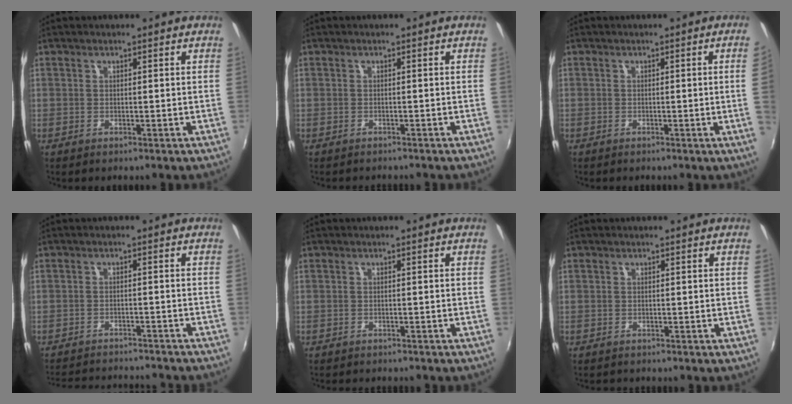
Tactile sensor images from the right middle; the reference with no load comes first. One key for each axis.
{"total": 2.3, "fx": -2.1, "fy": 0.3, "fz": 0.8, "tx": -0.023, "ty": -0.015, "tz": -0.030}
{"total": 2.5, "fx": -0.1, "fy": -1.6, "fz": 1.9, "tx": -0.027, "ty": -0.020, "tz": 0.004}
{"total": 14.7, "fx": -13.5, "fy": 2.4, "fz": 5.3, "tx": -0.110, "ty": -0.015, "tz": -0.190}
{"total": 3.1, "fx": -2.8, "fy": 0.7, "fz": 0.9, "tx": -0.028, "ty": -0.014, "tz": -0.042}
{"total": 1.4, "fx": -1.3, "fy": 0.2, "fz": 0.4, "tx": -0.009, "ty": -0.009, "tz": -0.019}